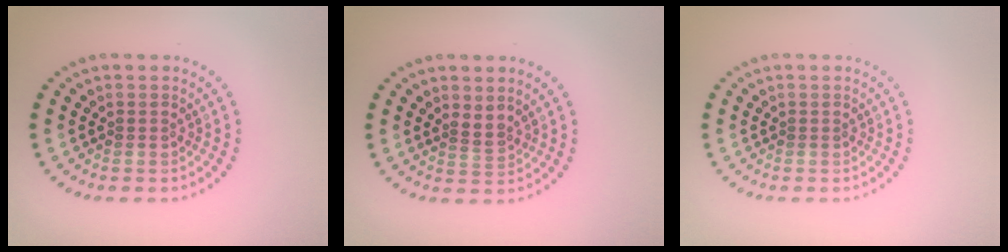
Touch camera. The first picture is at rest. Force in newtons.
{"total": 1.7, "press": 1.3, "slide": 1.2}
{"total": 0.0}